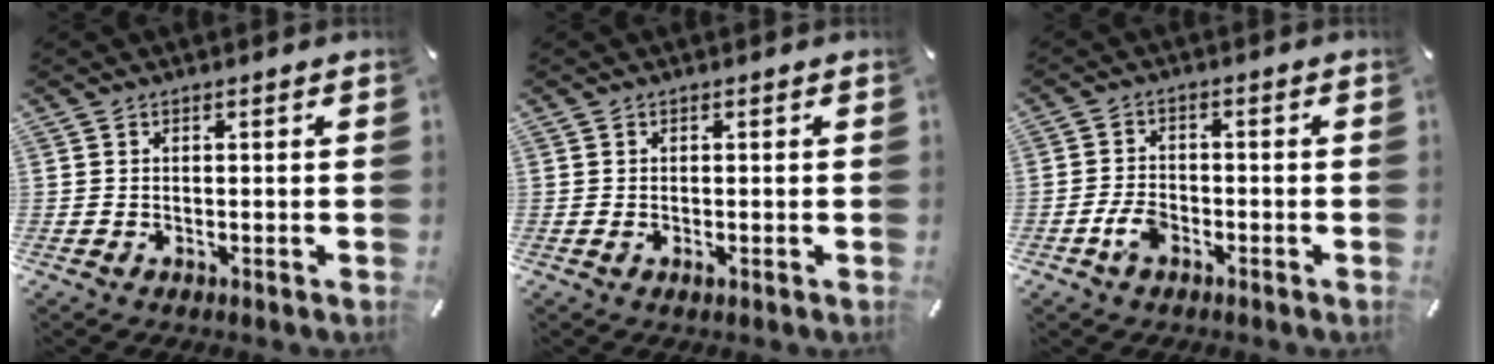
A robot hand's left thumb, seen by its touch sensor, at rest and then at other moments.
{"total": 1.0, "force": [-0.2, 0.4, 0.8], "torque": [-0.015, -0.003, -0.004]}
{"total": 4.5, "force": [-2.3, 2.9, 2.6], "torque": [-0.055, 0.009, -0.043]}